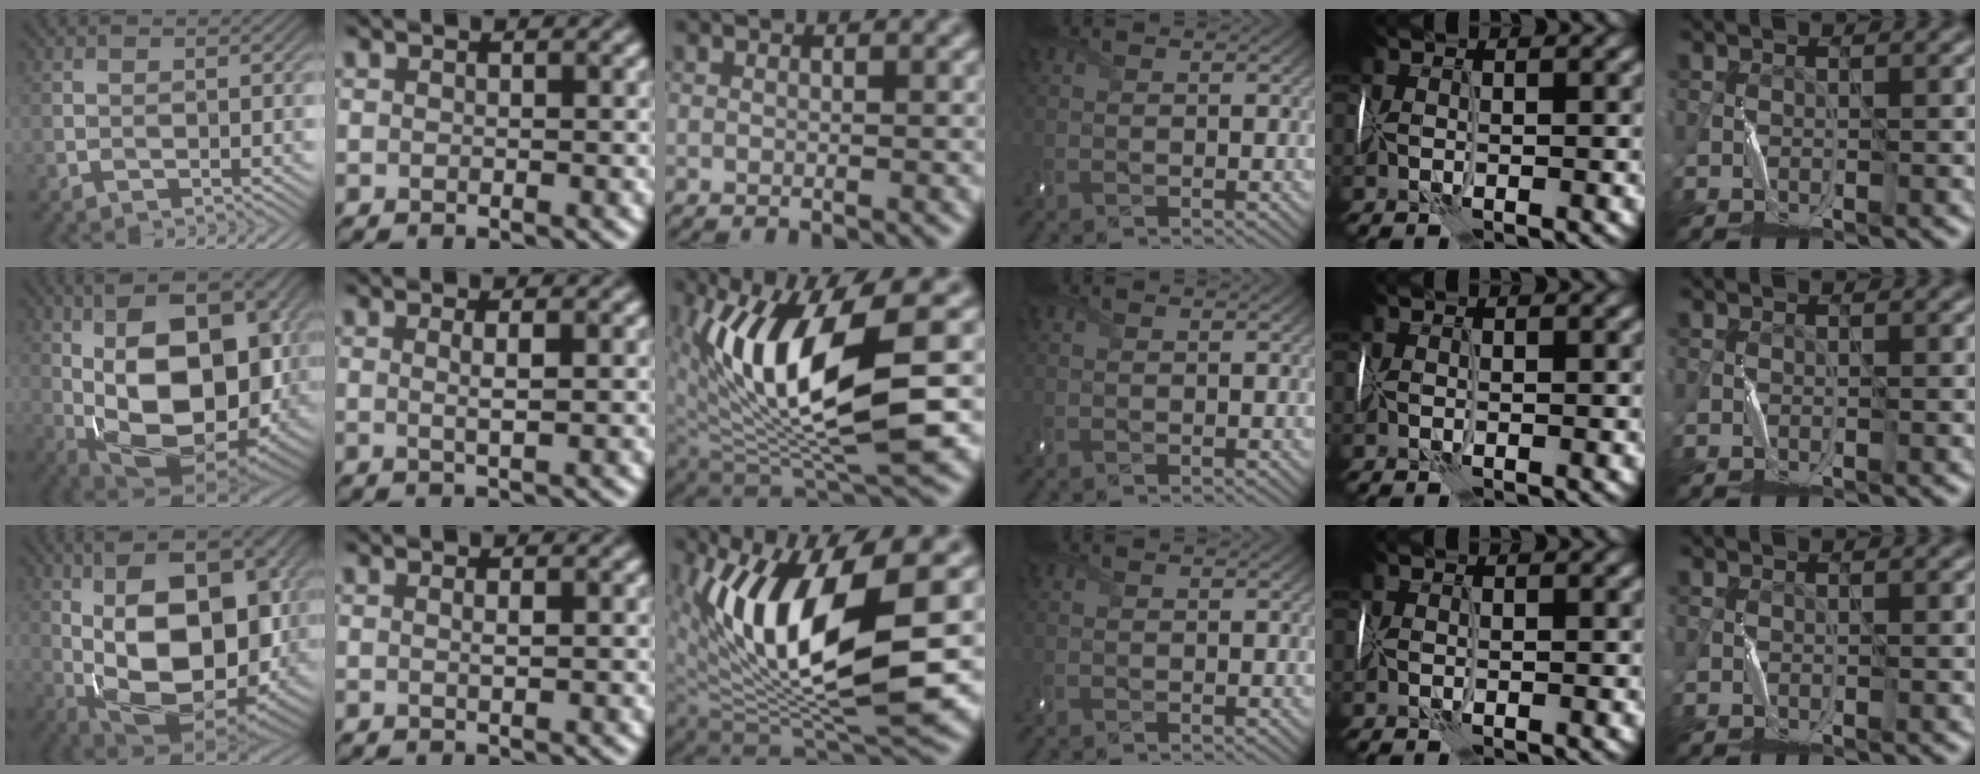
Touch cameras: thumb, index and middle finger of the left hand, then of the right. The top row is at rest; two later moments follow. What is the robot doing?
{"motion": "wrap", "object": "sponge"}